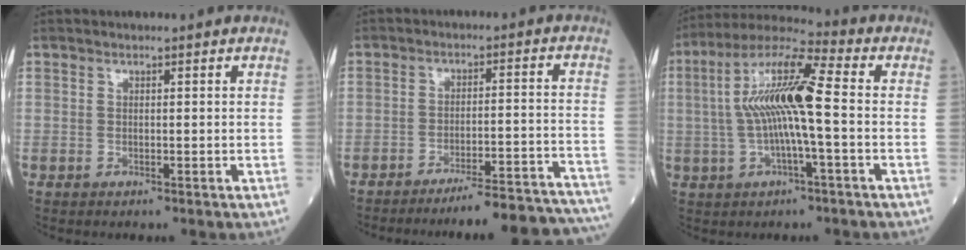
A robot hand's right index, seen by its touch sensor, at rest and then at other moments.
{"total": 19.0, "force": [-18.0, 0.1, 6.2], "torque": [-0.028, 0.009, -0.231]}
{"total": 13.1, "force": [0.0, 1.3, 13.0], "torque": [-0.254, 0.023, -0.008]}